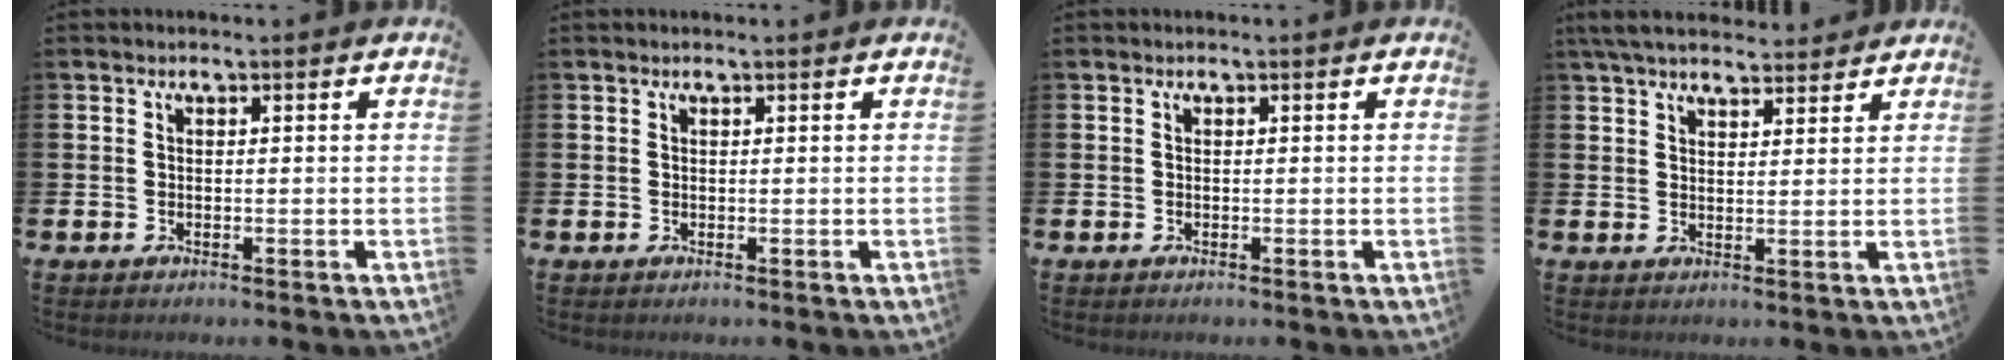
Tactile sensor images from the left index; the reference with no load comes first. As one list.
[{"total": 0.0}, {"total": 0.0}, {"total": 5.5, "force": [5.0, 1.4, 1.6], "torque": [-0.037, -0.018, 0.092]}]